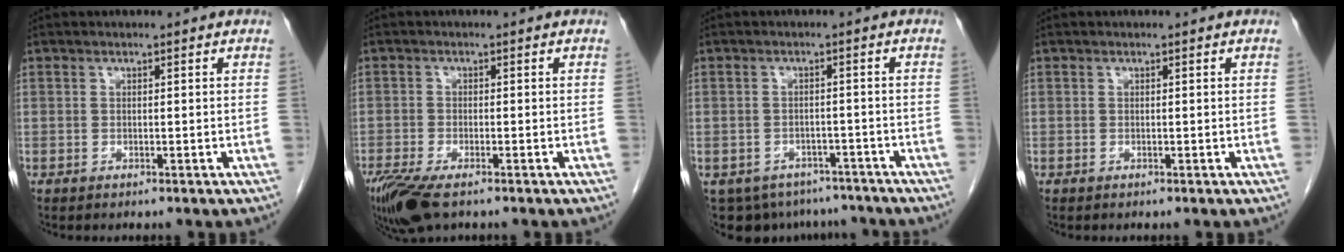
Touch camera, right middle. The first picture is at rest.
{"total": 7.3, "force": [-5.0, 2.1, 4.9], "torque": [-0.093, -0.019, -0.088]}
{"total": 10.6, "force": [-8.2, 6.2, 2.4], "torque": [-0.048, 0.004, -0.094]}
{"total": 0.0}